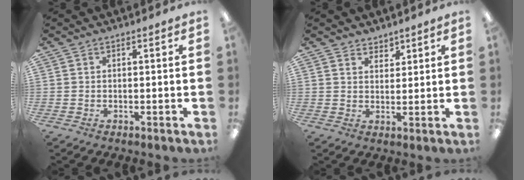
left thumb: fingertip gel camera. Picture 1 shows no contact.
{"total": 3.0, "force": [2.6, 1.4, -0.3], "torque": [0.008, -0.014, 0.049]}